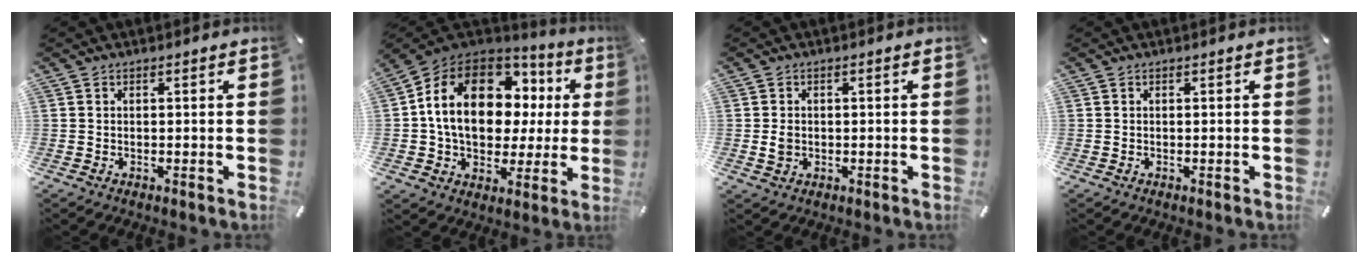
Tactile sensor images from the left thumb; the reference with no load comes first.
{"total": 18.5, "force": [4.2, 13.6, 11.9], "torque": [-0.219, -0.012, 0.073]}
{"total": 2.1, "force": [-0.3, 1.8, 1.1], "torque": [-0.022, 0.004, -0.005]}
{"total": 0.0}